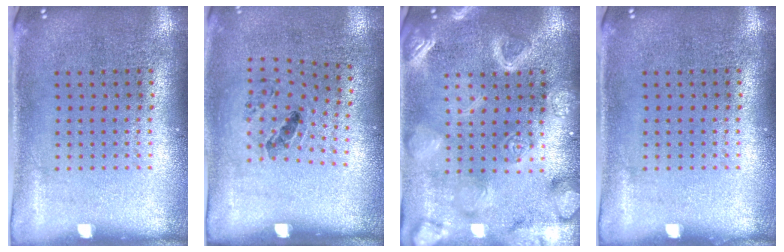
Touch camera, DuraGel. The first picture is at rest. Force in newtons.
{"total": 1.2, "press": 0.7, "slide": 1.0}
{"total": 5.8, "press": 5.7, "slide": 0.8}
{"total": 0.0}